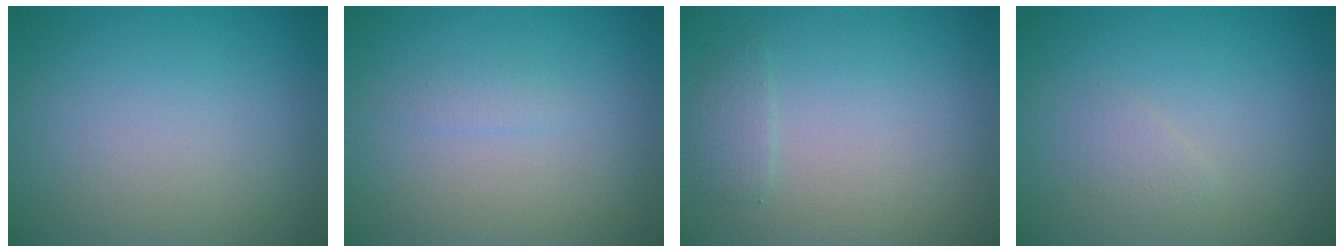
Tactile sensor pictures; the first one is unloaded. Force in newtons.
{"total": 0.7, "press": 0.7, "slide": 0.0}
{"total": 1.1, "press": 1.1, "slide": 0.2}
{"total": 0.9, "press": 0.9, "slide": 0.0}